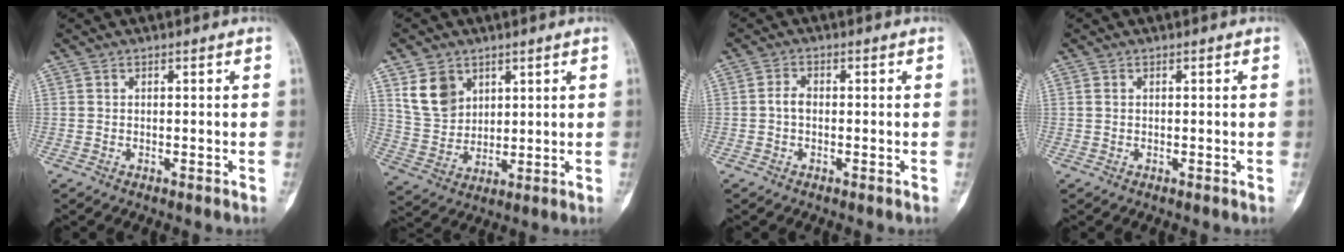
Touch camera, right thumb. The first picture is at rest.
{"total": 9.1, "force": [4.5, 6.7, 4.2], "torque": [-0.060, -0.022, 0.101]}
{"total": 2.1, "force": [-0.3, 1.4, 1.6], "torque": [-0.026, 0.006, -0.012]}
{"total": 0.7, "force": [0.2, 0.5, 0.5], "torque": [-0.011, 0.002, 0.006]}